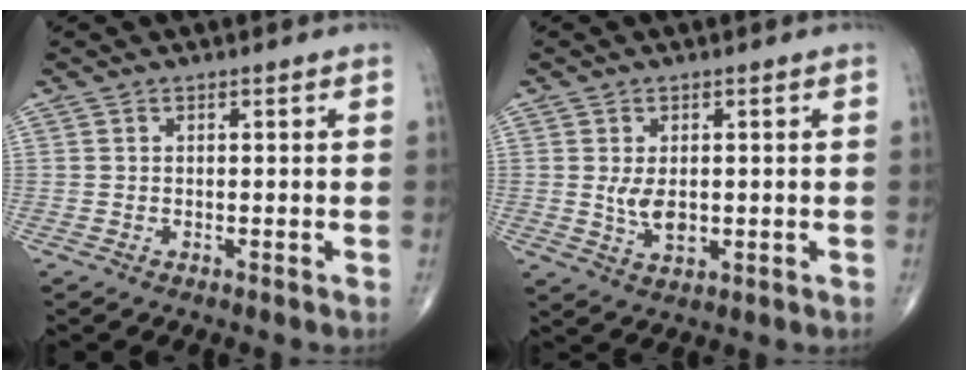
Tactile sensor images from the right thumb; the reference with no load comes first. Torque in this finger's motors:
{"motor_torque": [0.80, 1.04, 0.21, 0.17, 0.10]}